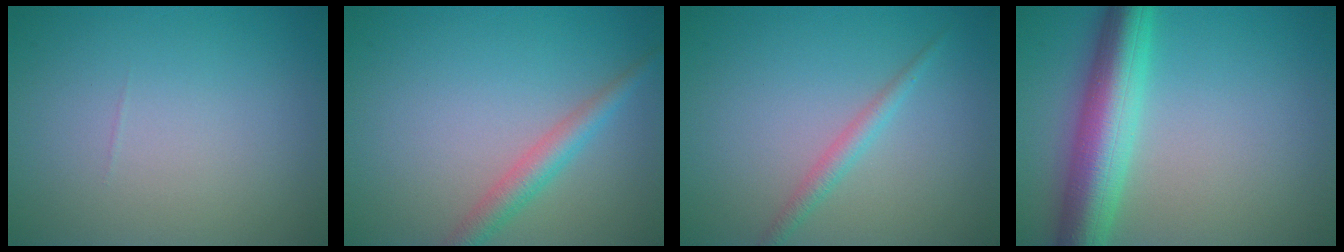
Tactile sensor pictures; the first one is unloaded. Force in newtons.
{"total": 2.7, "press": 2.7, "slide": 0.1}
{"total": 1.6, "press": 1.6, "slide": 0.1}
{"total": 7.3, "press": 7.3, "slide": 0.2}